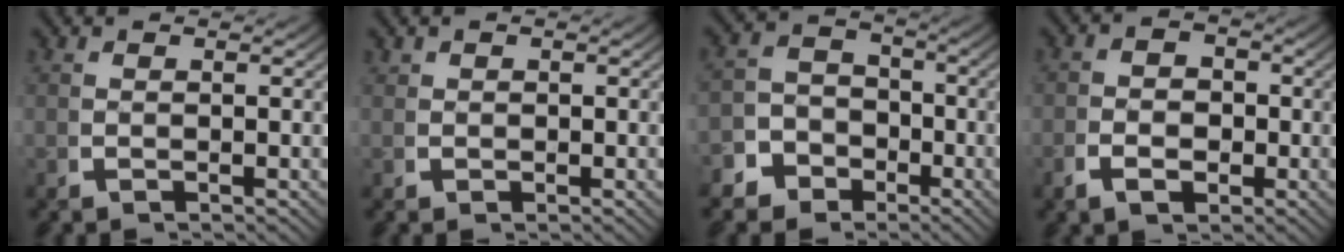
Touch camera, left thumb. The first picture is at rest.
{"total": 1.0, "force": [0.4, 0.9, 0.2], "torque": [-0.004, -0.008, 0.010]}
{"total": 7.1, "force": [-2.7, 6.2, 2.2], "torque": [-0.019, -0.018, -0.055]}
{"total": 3.1, "force": [-0.9, 2.3, 1.9], "torque": [-0.030, -0.008, -0.015]}